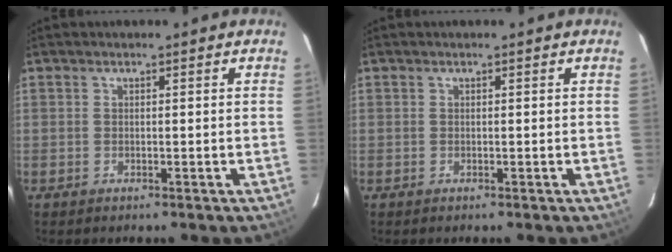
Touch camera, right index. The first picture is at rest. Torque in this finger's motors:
{"motor_torque": [-0.01, 0.01, 0.00, 0.00]}